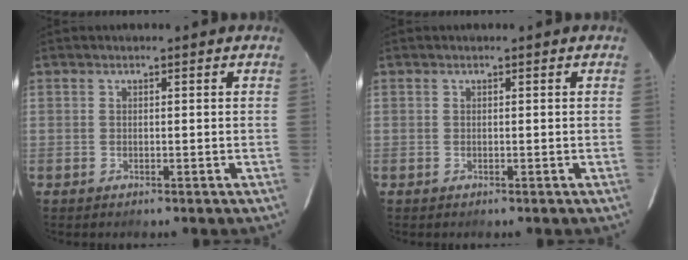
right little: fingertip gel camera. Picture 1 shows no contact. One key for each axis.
{"total": 0.0}